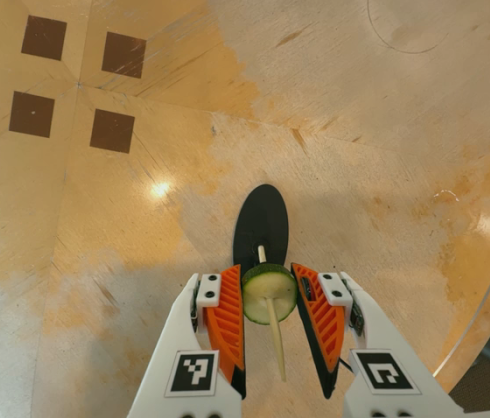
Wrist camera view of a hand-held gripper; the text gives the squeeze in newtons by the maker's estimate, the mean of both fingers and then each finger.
{"total": 10.4, "left": 10.4, "right": 10.4}